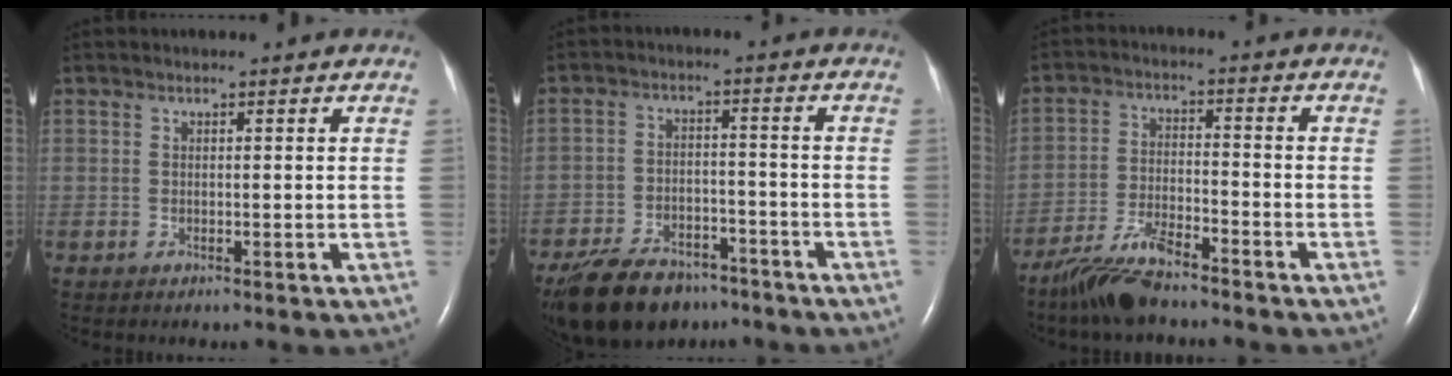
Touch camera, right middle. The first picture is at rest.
{"total": 13.7, "force": [-10.7, 6.4, 5.8], "torque": [-0.117, -0.001, -0.169]}
{"total": 8.0, "force": [-6.6, 1.3, 4.2], "torque": [-0.092, -0.021, -0.125]}